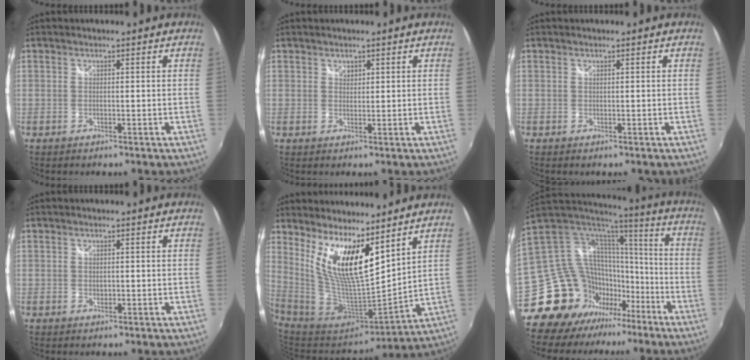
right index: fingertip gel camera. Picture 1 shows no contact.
{"total": 1.2, "force": [0.7, 0.9, 0.2], "torque": [0.000, 0.002, 0.011]}
{"total": 0.0}
{"total": 0.7, "force": [0.0, 0.6, 0.4], "torque": [-0.006, -0.001, 0.000]}
{"total": 14.3, "force": [8.5, 3.8, 10.9], "torque": [-0.191, -0.009, 0.166]}
{"total": 20.5, "force": [-14.0, 13.8, 6.0], "torque": [-0.147, 0.042, -0.235]}